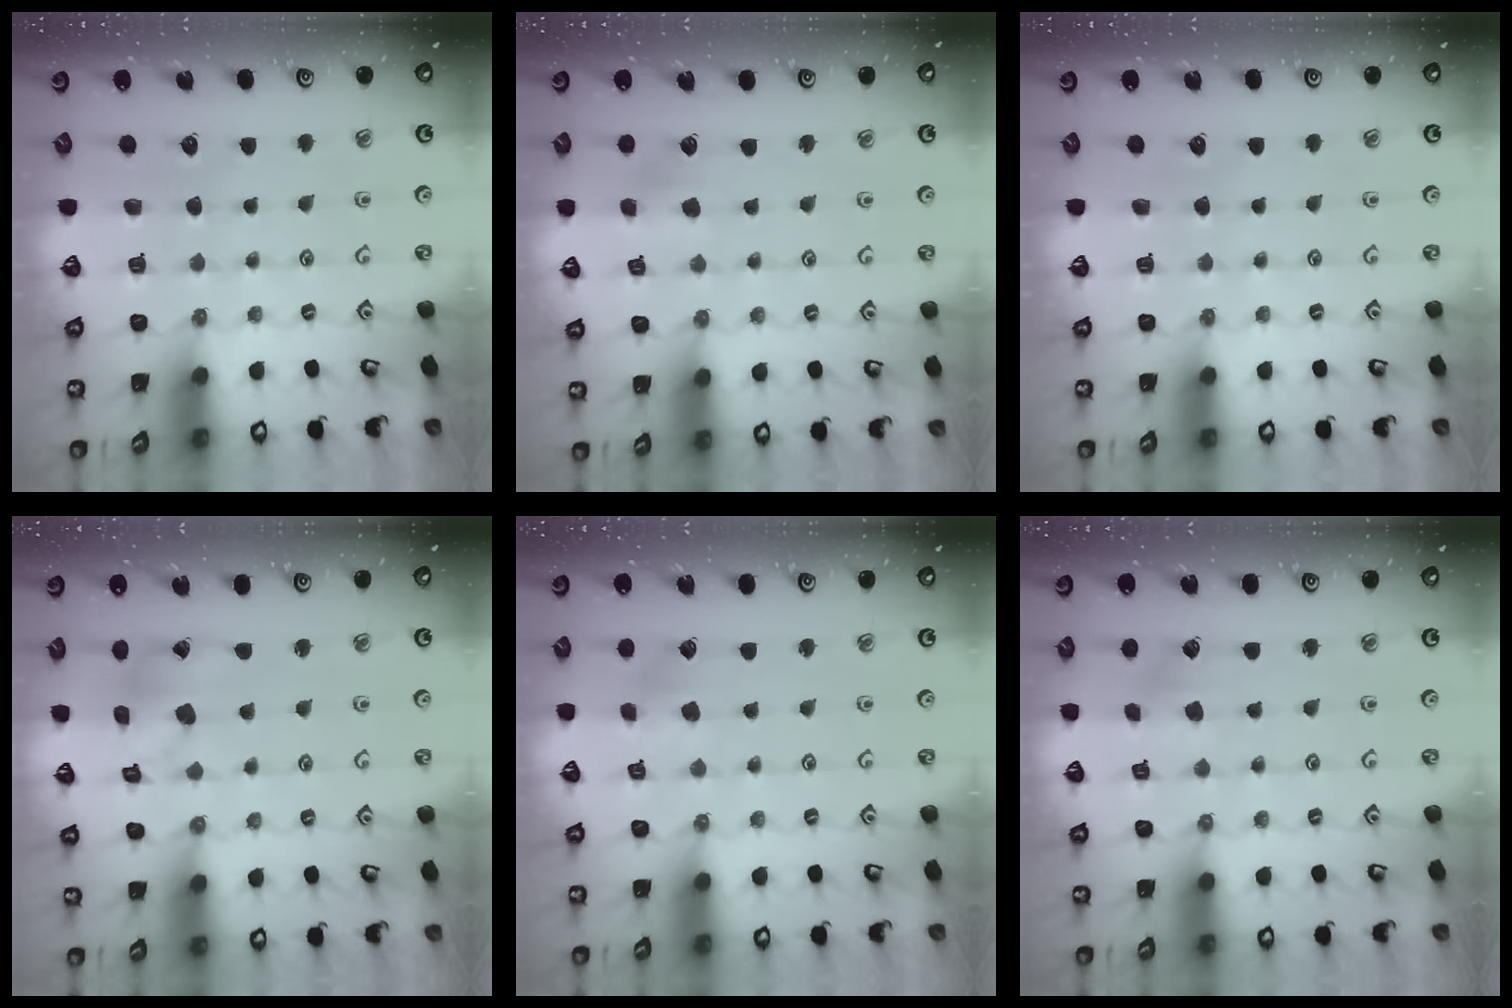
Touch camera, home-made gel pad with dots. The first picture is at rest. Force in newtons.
{"total": 3.3, "press": 3.3, "slide": 0.3}
{"total": 0.0}
{"total": 8.3, "press": 8.3, "slide": 0.9}
{"total": 3.4, "press": 3.3, "slide": 0.4}
{"total": 2.7, "press": 2.7, "slide": 0.3}